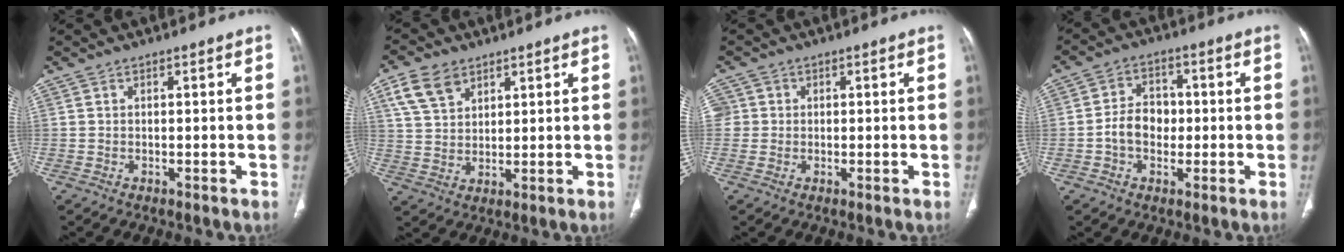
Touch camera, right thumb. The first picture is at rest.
{"total": 7.9, "force": [4.4, 5.0, 4.1], "torque": [-0.067, -0.011, 0.091]}
{"total": 3.0, "force": [0.2, 3.0, 0.4], "torque": [0.011, 0.009, 0.004]}
{"total": 6.7, "force": [-0.9, 5.1, 4.2], "torque": [-0.053, 0.021, -0.023]}